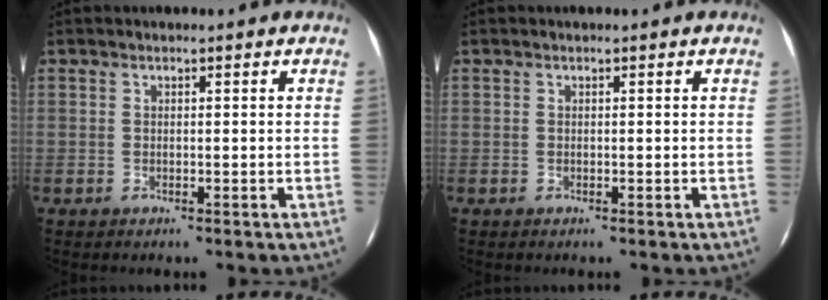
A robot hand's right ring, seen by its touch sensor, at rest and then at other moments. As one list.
[{"total": 0.0}]